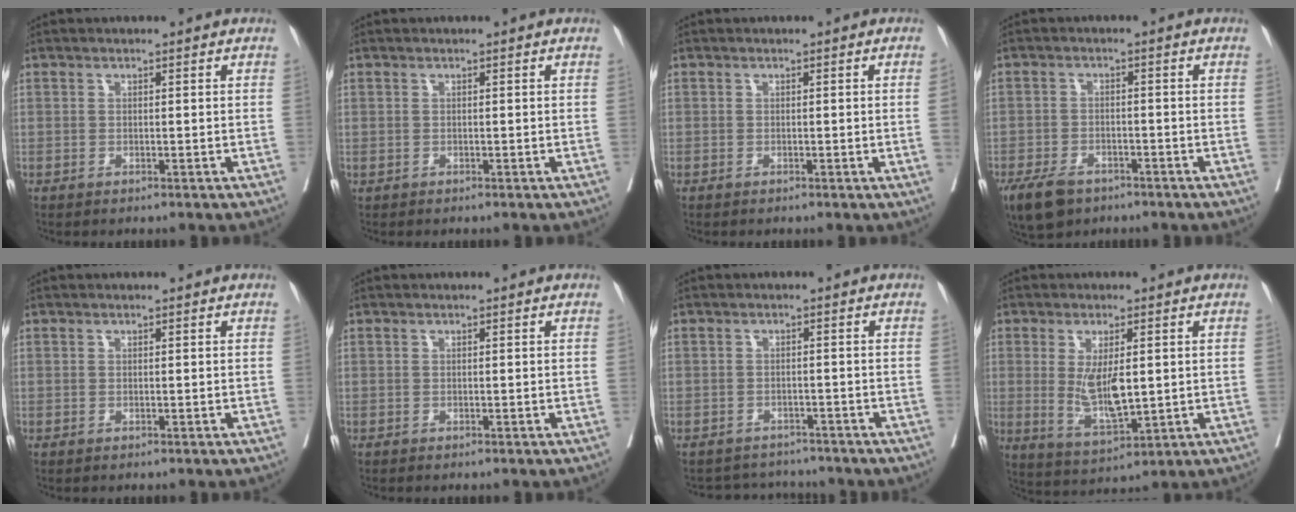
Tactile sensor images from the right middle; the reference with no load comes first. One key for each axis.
{"total": 0.0}
{"total": 1.3, "fx": -0.1, "fy": -0.6, "fz": 1.2, "tx": -0.018, "ty": -0.003, "tz": -0.001}
{"total": 6.9, "fx": -4.9, "fy": 3.7, "fz": 3.2, "tx": -0.061, "ty": -0.005, "tz": -0.080}
{"total": 0.0}
{"total": 0.0}
{"total": 5.0, "fx": -4.8, "fy": 1.2, "fz": -0.4, "tx": 0.005, "ty": 0.011, "tz": -0.064}
{"total": 7.7, "fx": 0.5, "fy": 2.3, "fz": 7.3, "tx": -0.147, "ty": -0.017, "tz": 0.019}